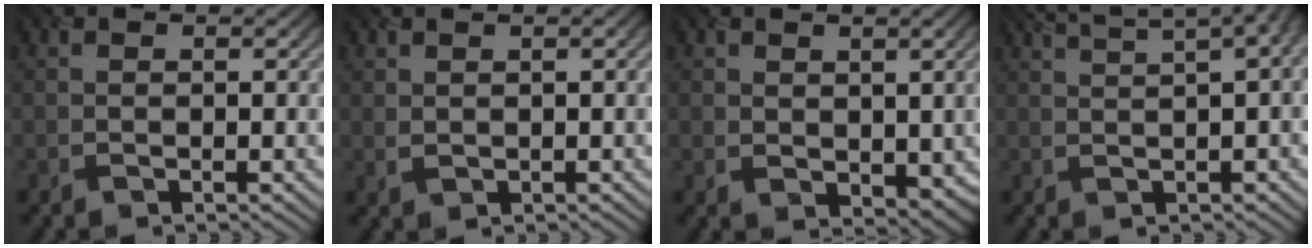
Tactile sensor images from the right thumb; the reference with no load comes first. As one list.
[{"total": 1.0, "force": [0.7, 0.5, 0.6], "torque": [-0.014, 0.000, 0.021]}, {"total": 2.9, "force": [1.0, 2.2, 1.6], "torque": [-0.035, -0.013, 0.026]}, {"total": 11.8, "force": [6.4, 3.9, 9.1], "torque": [-0.111, 0.055, 0.079]}]